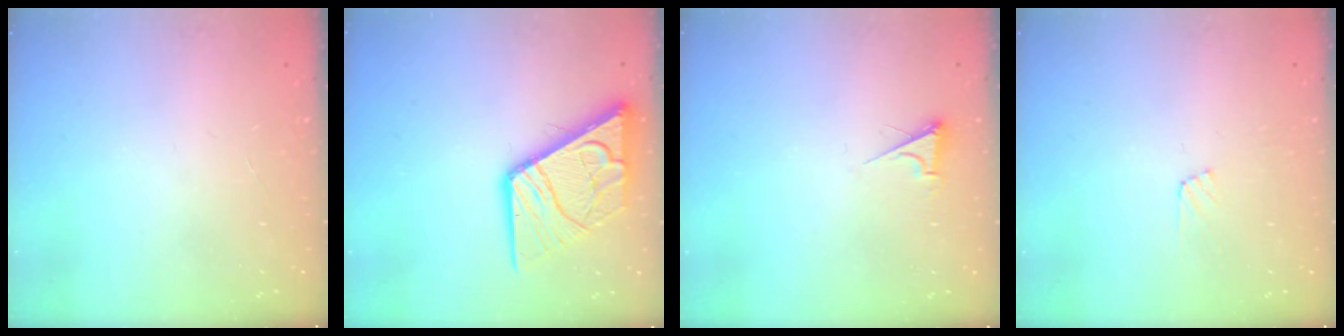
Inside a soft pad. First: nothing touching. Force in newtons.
{"total": 14.8, "press": 14.7, "slide": 1.7}
{"total": 3.4, "press": 3.4, "slide": 0.4}
{"total": 7.1, "press": 7.0, "slide": 0.5}